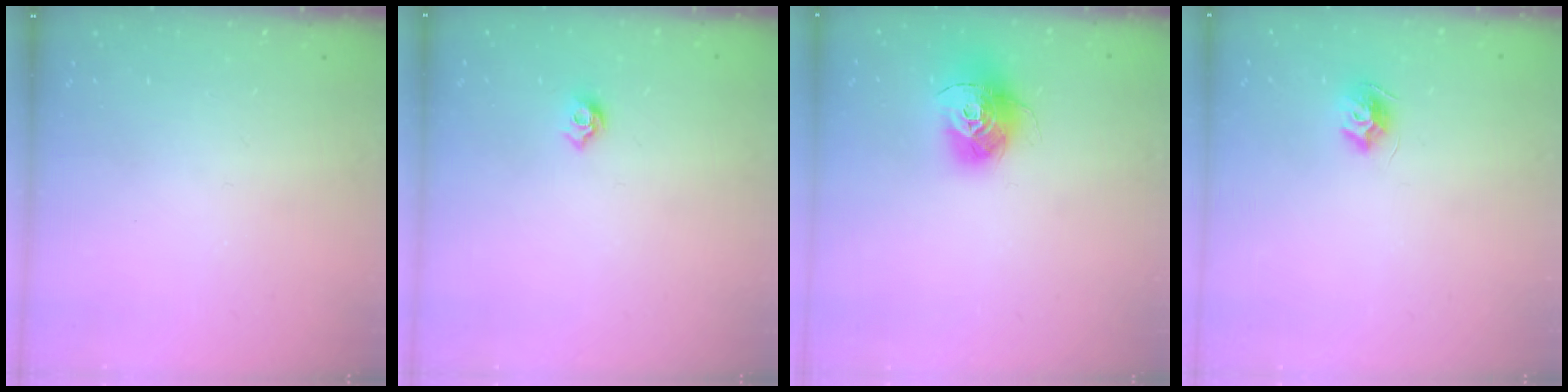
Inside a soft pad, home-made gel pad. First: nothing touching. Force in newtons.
{"total": 5.9, "press": 5.8, "slide": 1.0}
{"total": 13.9, "press": 13.9, "slide": 1.3}
{"total": 7.8, "press": 7.8, "slide": 0.2}